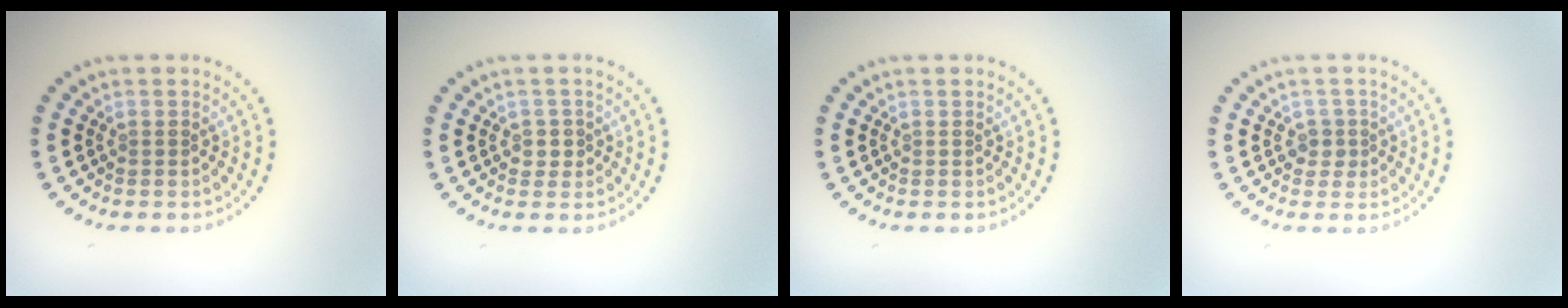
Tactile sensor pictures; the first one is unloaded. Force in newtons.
{"total": 1.2, "press": 1.1, "slide": 0.6}
{"total": 0.0}
{"total": 1.5, "press": 1.2, "slide": 0.9}